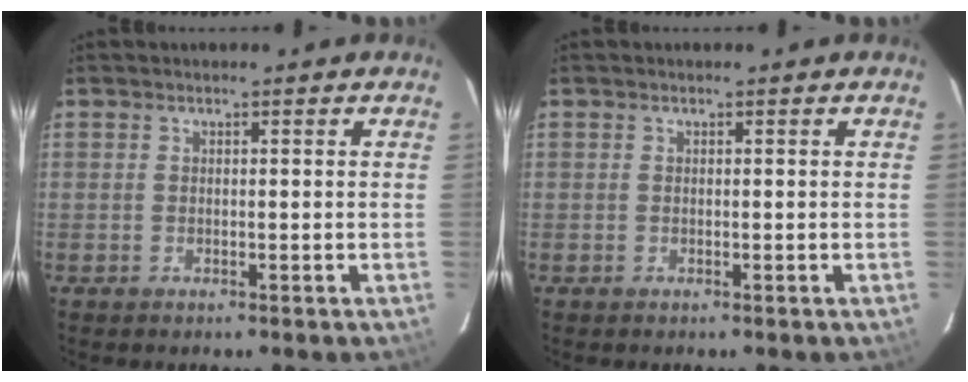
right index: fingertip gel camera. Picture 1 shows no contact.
{"total": 0.0}